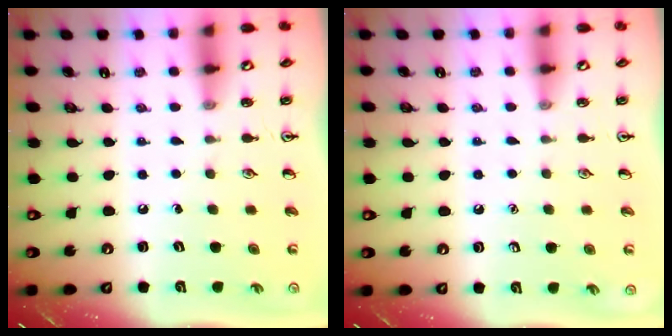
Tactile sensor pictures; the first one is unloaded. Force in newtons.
{"total": 0.0}